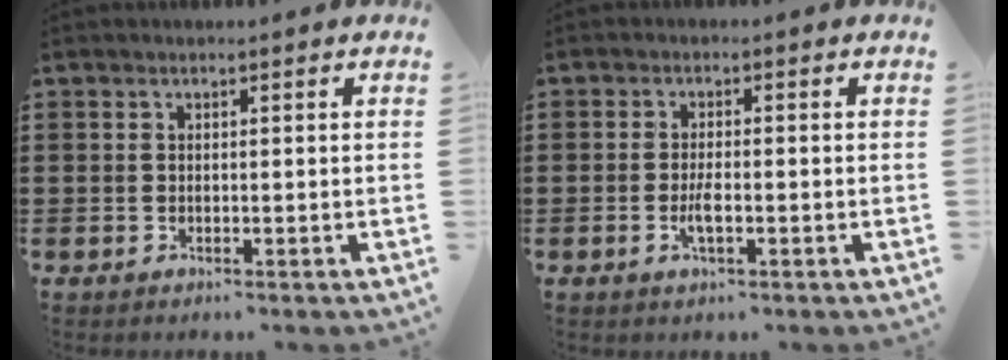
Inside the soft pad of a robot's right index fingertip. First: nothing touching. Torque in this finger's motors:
{"motor_torque": [1.53, 0.61, 0.11, 0.09]}